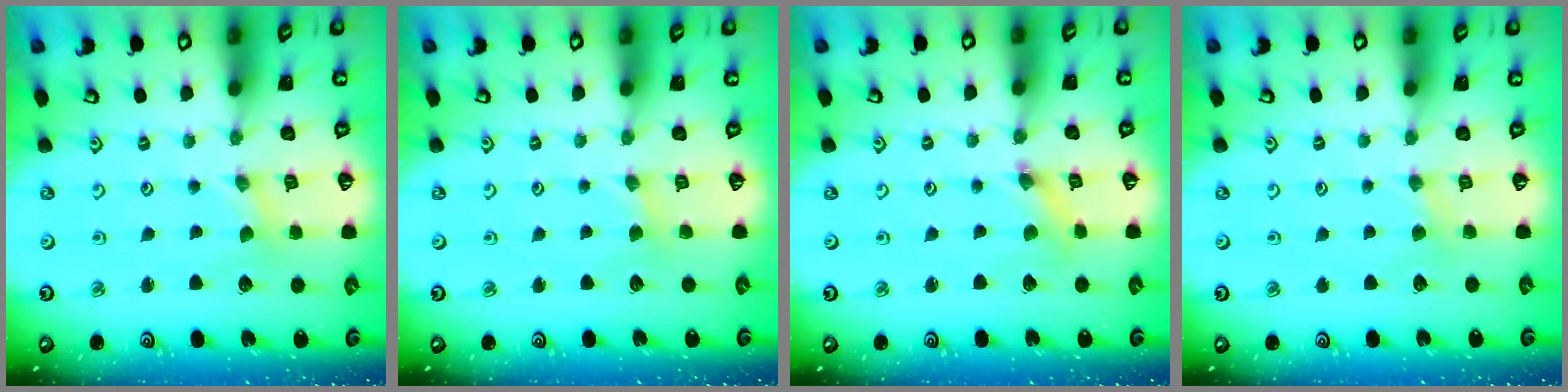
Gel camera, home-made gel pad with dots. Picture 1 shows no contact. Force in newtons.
{"total": 2.2, "press": 2.2, "slide": 0.4}
{"total": 1.6, "press": 1.6, "slide": 0.3}
{"total": 2.3, "press": 2.3, "slide": 0.4}